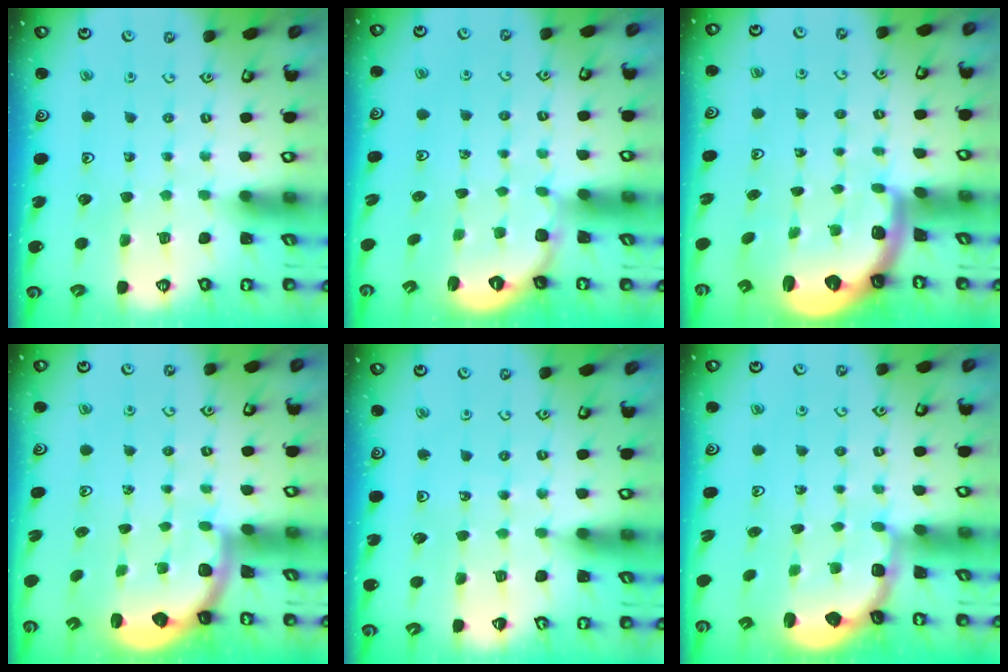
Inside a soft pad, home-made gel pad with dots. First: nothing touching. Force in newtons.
{"total": 2.4, "press": 1.9, "slide": 1.5}
{"total": 2.1, "press": 1.9, "slide": 0.9}
{"total": 2.2, "press": 2.1, "slide": 0.8}
{"total": 2.6, "press": 2.6, "slide": 0.3}
{"total": 2.8, "press": 2.1, "slide": 1.9}